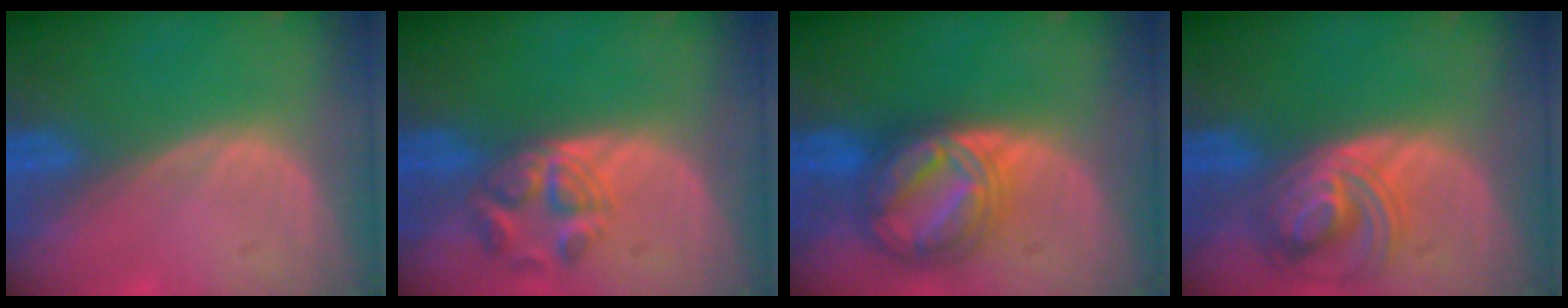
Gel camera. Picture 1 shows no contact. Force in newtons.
{"total": 5.6, "press": 5.0, "slide": 2.7}
{"total": 9.1, "press": 9.1, "slide": 0.6}
{"total": 7.1, "press": 6.9, "slide": 1.8}